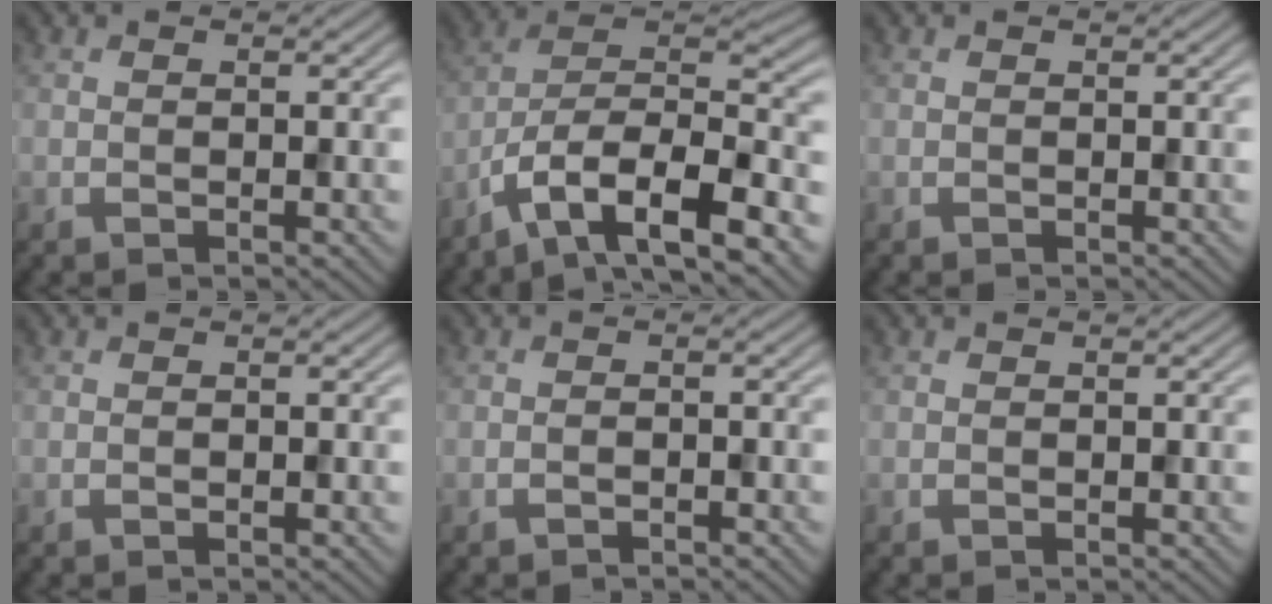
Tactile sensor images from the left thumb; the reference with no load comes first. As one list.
[{"total": 14.8, "force": [-8.9, 5.2, 10.6], "torque": [-0.198, -0.017, -0.163]}, {"total": 0.0}, {"total": 0.5, "force": [-0.3, 0.2, 0.4], "torque": [-0.010, -0.001, -0.003]}, {"total": 0.9, "force": [-0.8, 0.1, 0.4], "torque": [-0.011, 0.003, -0.015]}, {"total": 0.0}]